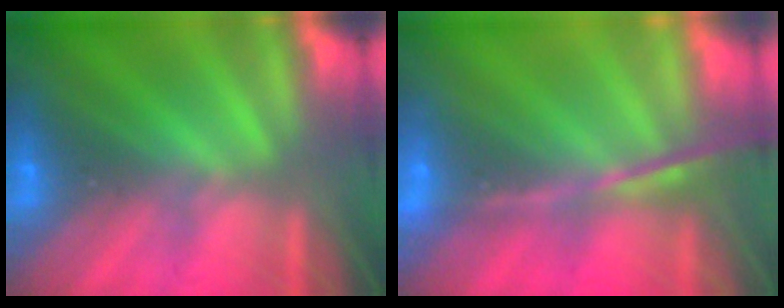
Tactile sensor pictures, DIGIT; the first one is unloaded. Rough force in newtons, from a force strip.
{"total": 9.6}